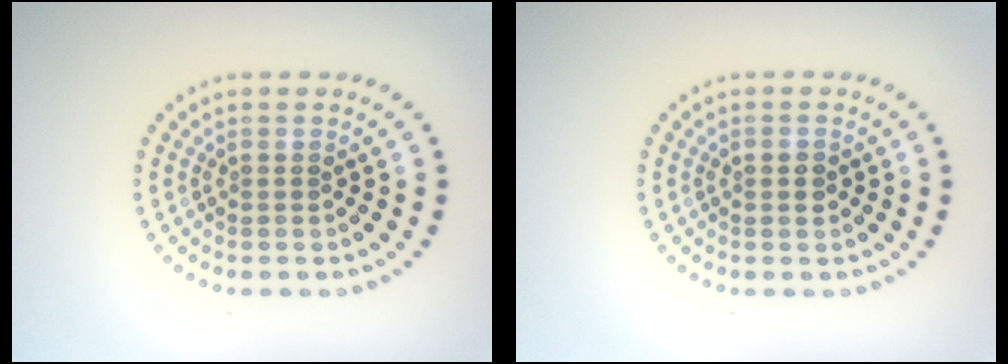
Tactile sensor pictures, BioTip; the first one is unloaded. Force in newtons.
{"total": 1.4, "press": 1.4, "slide": 0.2}